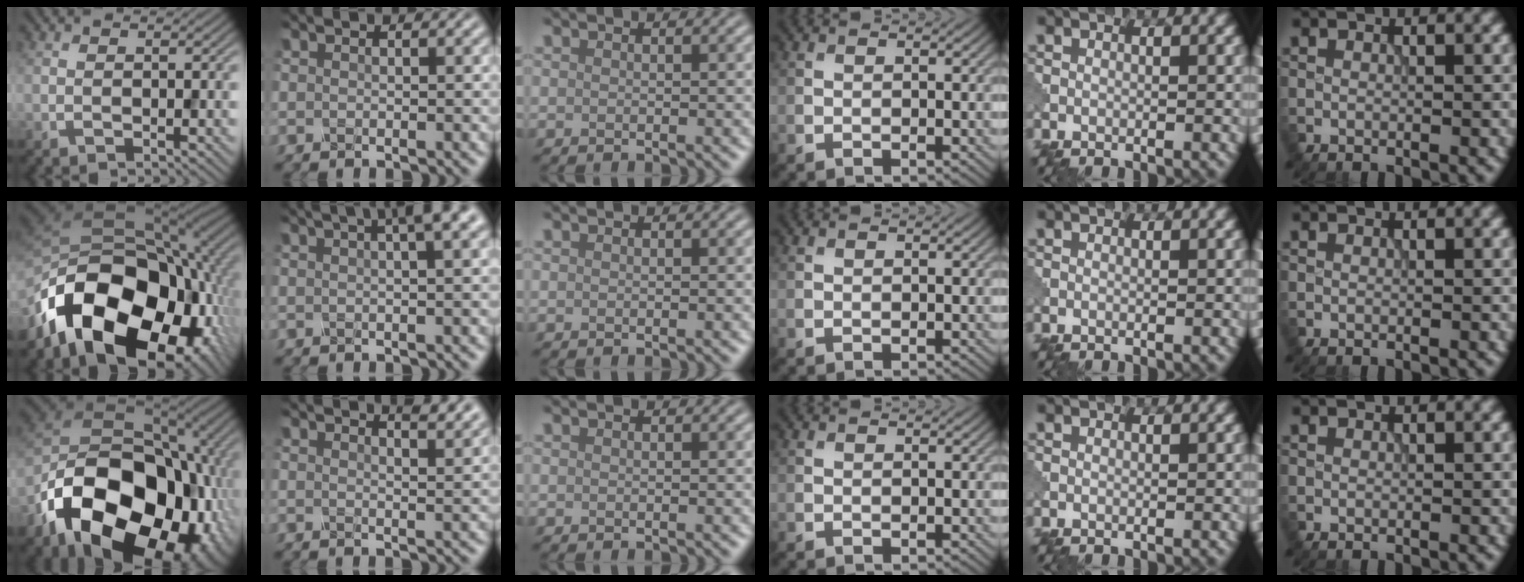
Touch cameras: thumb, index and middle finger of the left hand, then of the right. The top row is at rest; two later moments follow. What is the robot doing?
{"motion": "shake", "object": "sieve"}